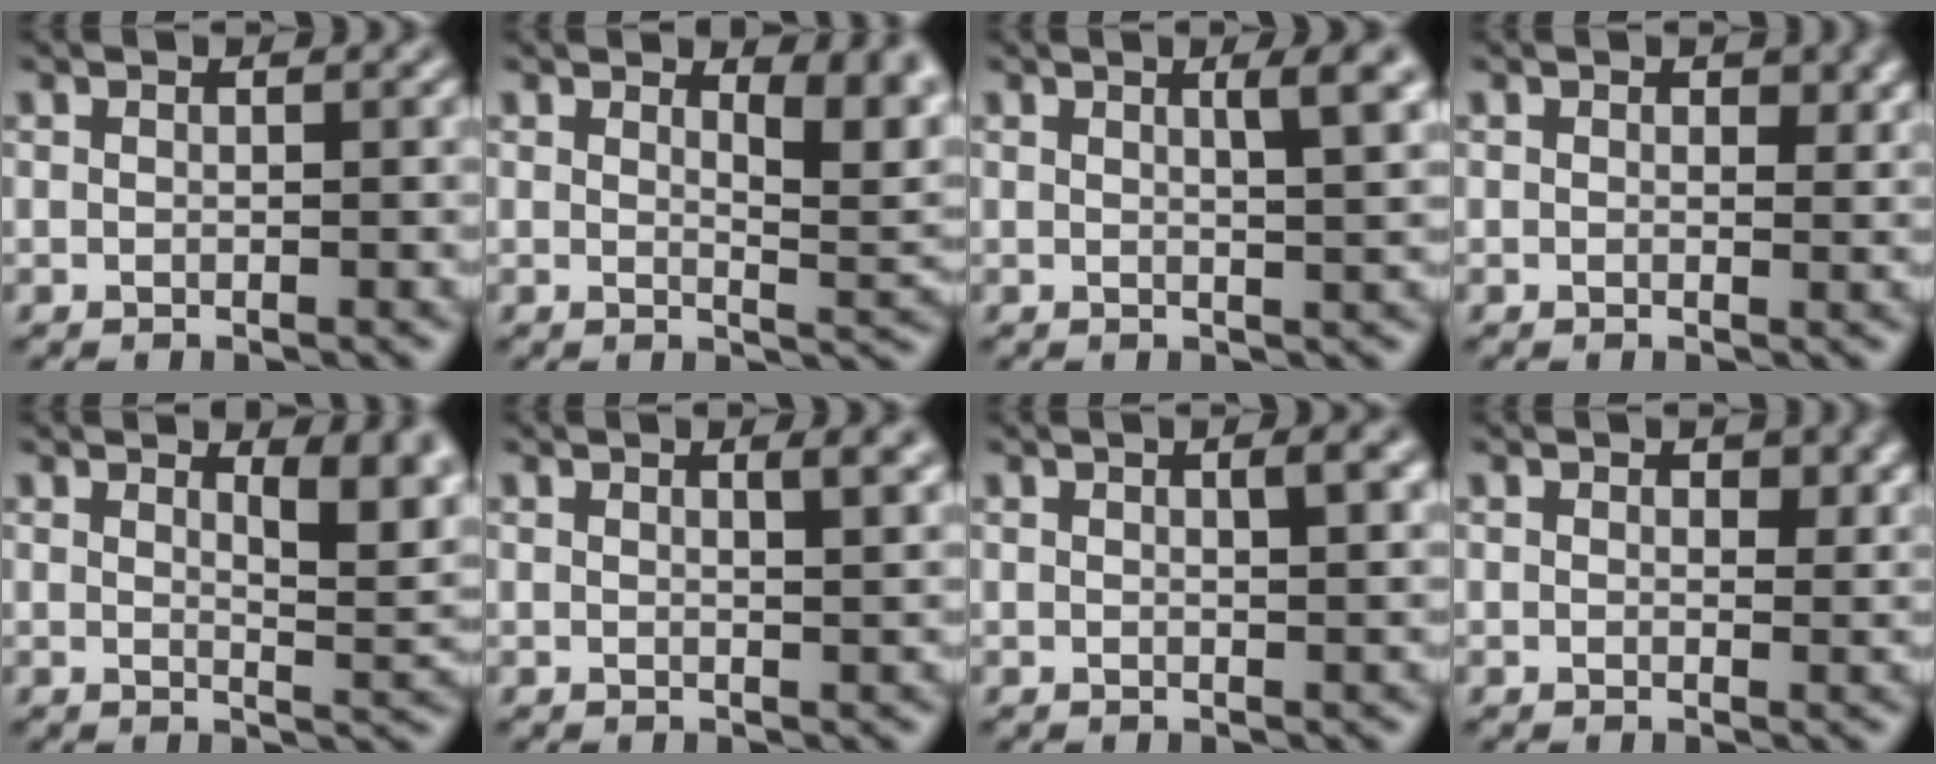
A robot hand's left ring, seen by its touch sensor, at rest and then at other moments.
{"total": 4.6, "force": [2.3, 1.6, 3.6], "torque": [-0.038, -0.006, 0.033]}
{"total": 3.1, "force": [1.2, 0.7, 2.7], "torque": [-0.025, 0.006, 0.014]}
{"total": 1.3, "force": [0.5, 0.8, 0.9], "torque": [-0.006, -0.003, 0.005]}
{"total": 4.9, "force": [2.4, 1.7, 3.9], "torque": [-0.039, -0.004, 0.035]}
{"total": 2.4, "force": [1.1, 0.8, 1.9], "torque": [-0.012, 0.004, 0.012]}
{"total": 2.0, "force": [0.7, 0.5, 1.8], "torque": [-0.021, 0.003, 0.009]}
{"total": 1.5, "force": [0.6, 0.9, 1.0], "torque": [-0.008, -0.005, 0.007]}